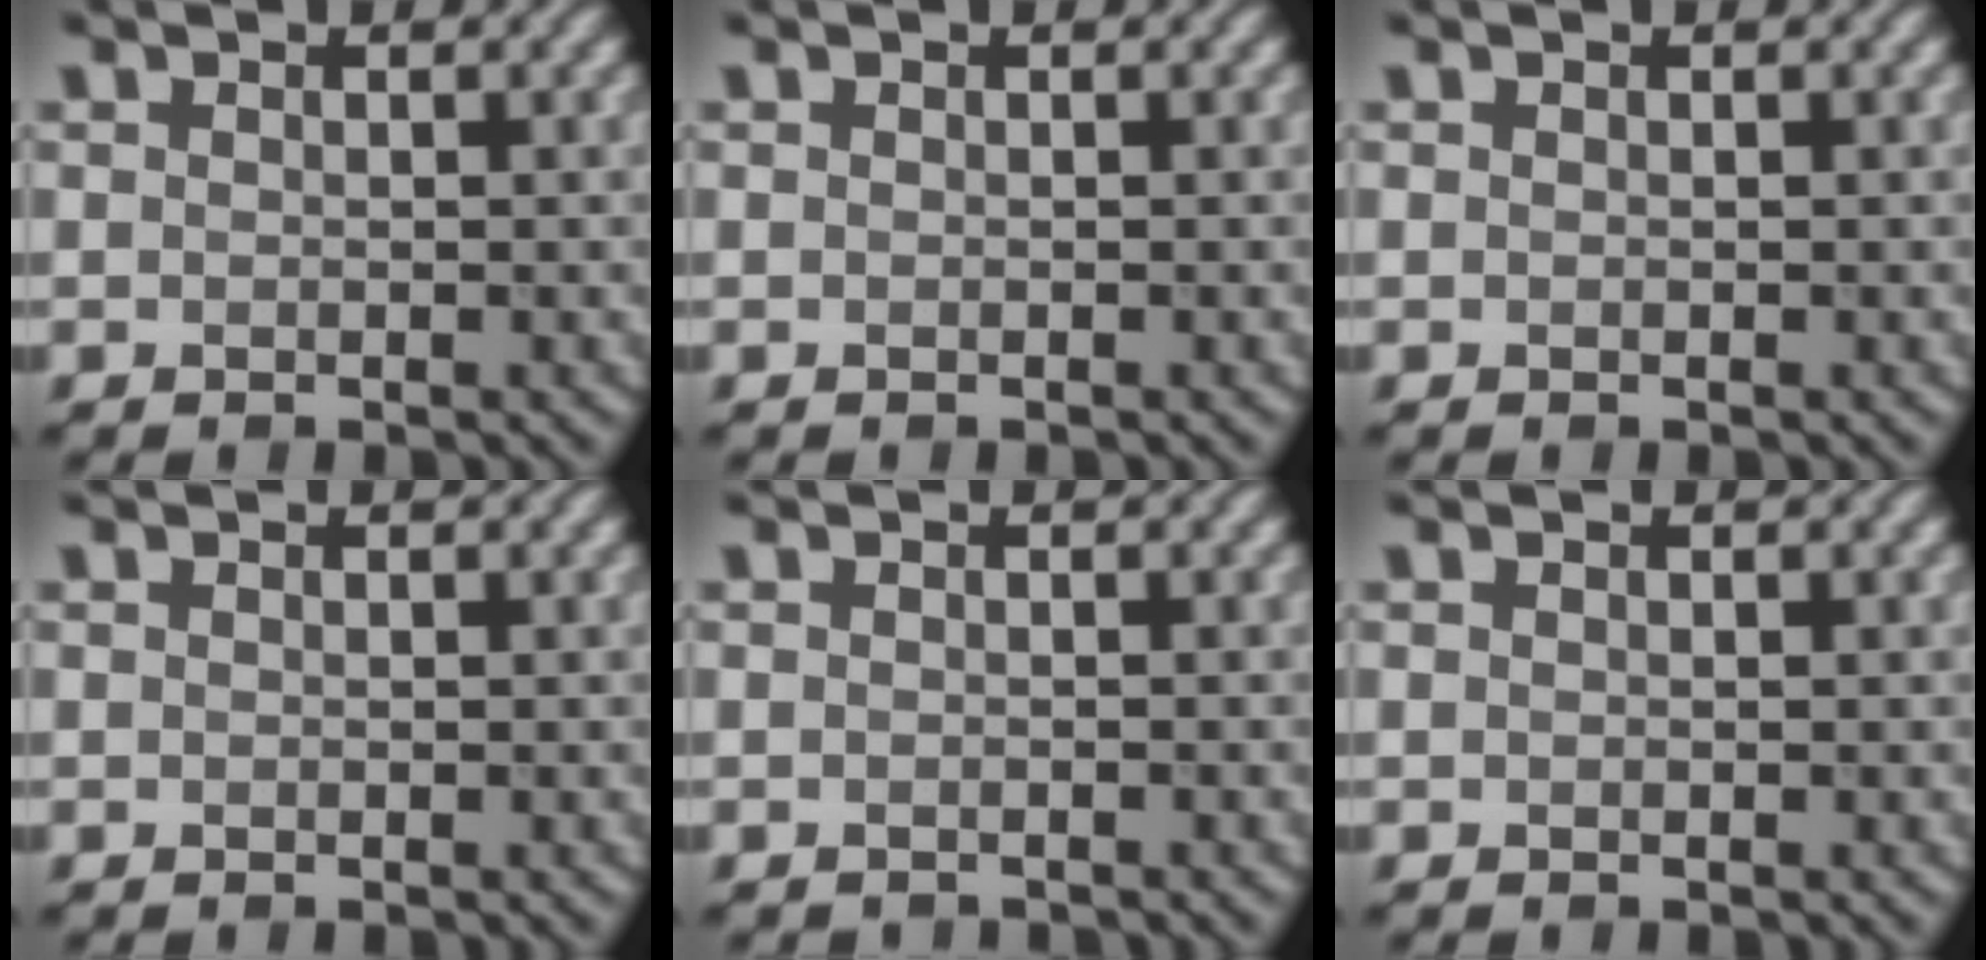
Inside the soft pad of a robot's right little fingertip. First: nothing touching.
{"total": 0.0}
{"total": 0.0}
{"total": 0.0}
{"total": 0.9, "force": [-0.9, 0.0, 0.0], "torque": [0.001, -0.005, -0.016]}
{"total": 0.0}